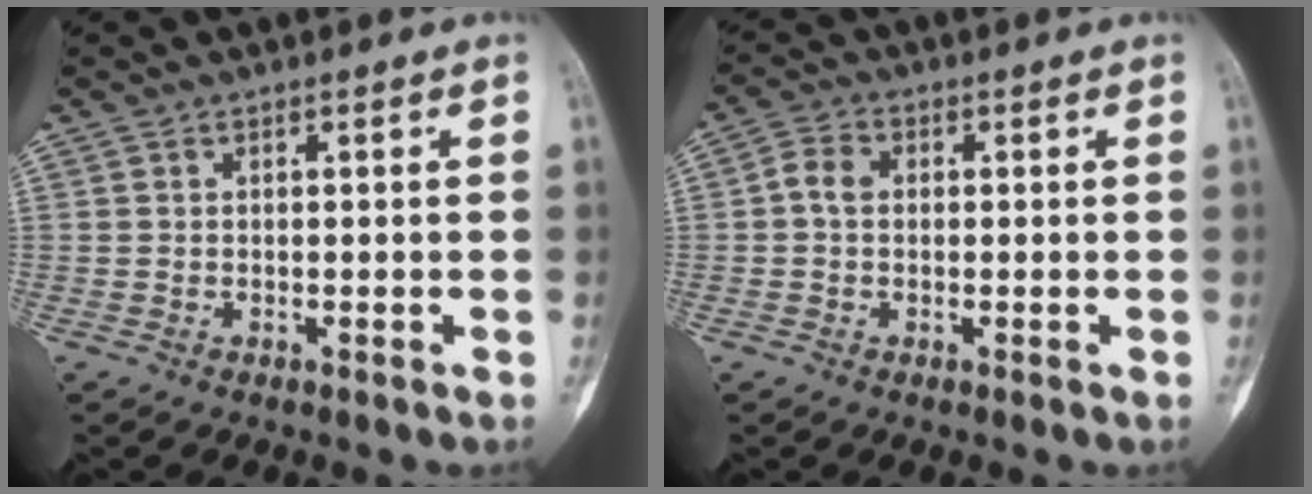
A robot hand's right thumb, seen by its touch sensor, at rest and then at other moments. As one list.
[{"total": 3.5, "force": [0.1, 2.7, 2.3], "torque": [-0.041, 0.012, -0.005]}]